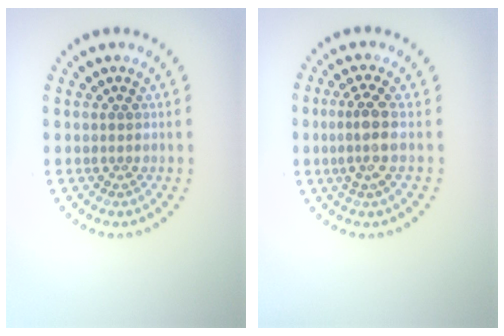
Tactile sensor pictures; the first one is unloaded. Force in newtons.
{"total": 2.6, "press": 2.1, "slide": 1.5}